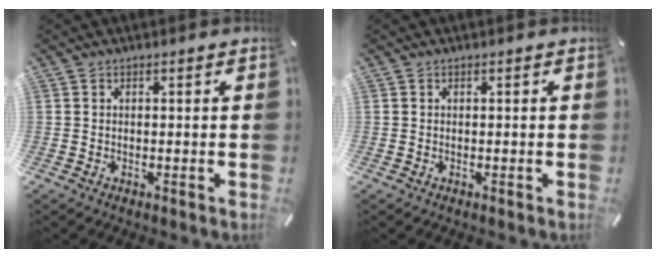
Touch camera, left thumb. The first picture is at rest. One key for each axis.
{"total": 0.0}